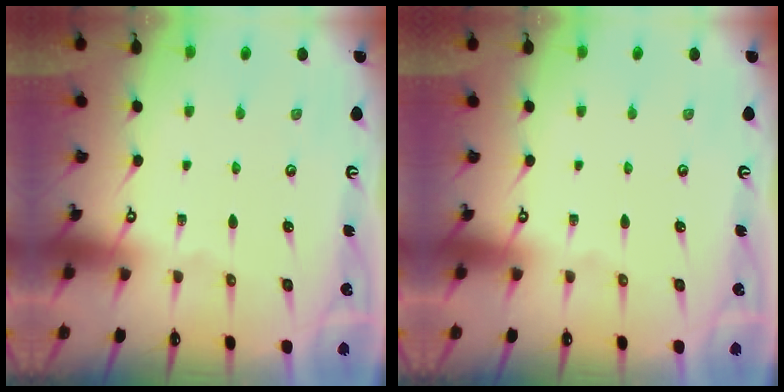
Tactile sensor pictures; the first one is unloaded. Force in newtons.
{"total": 0.0}